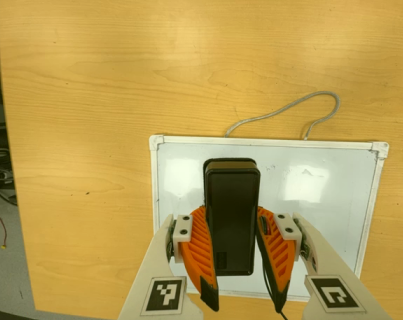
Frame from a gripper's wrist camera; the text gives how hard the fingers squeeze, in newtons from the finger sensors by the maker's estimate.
{"total": 10.2, "left": 8.6, "right": 11.8}